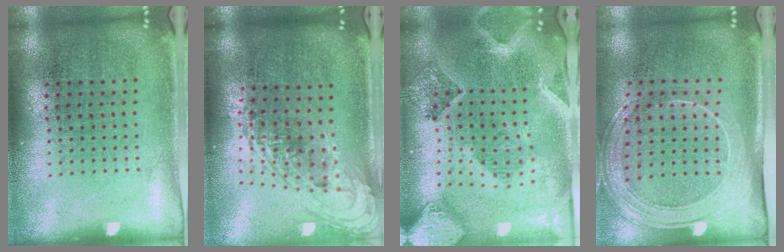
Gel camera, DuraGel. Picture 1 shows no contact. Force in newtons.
{"total": 1.8, "press": 1.4, "slide": 1.2}
{"total": 2.9, "press": 2.6, "slide": 1.3}
{"total": 2.1, "press": 1.9, "slide": 1.0}